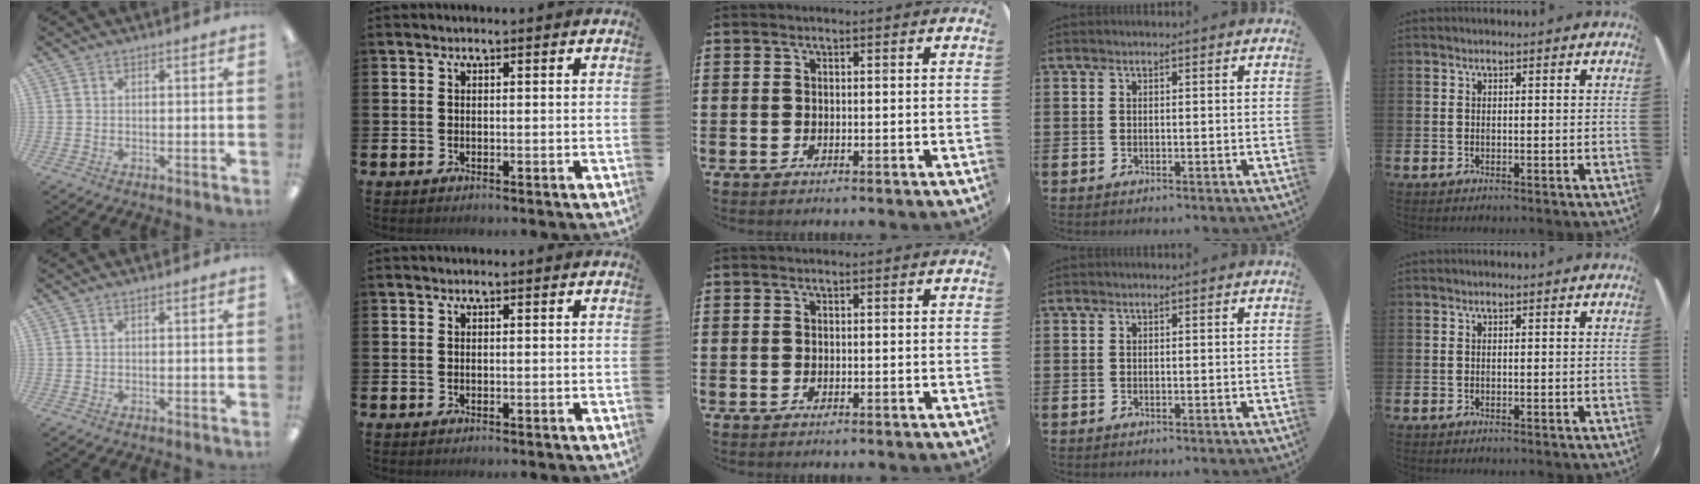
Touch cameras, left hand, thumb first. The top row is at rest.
{}